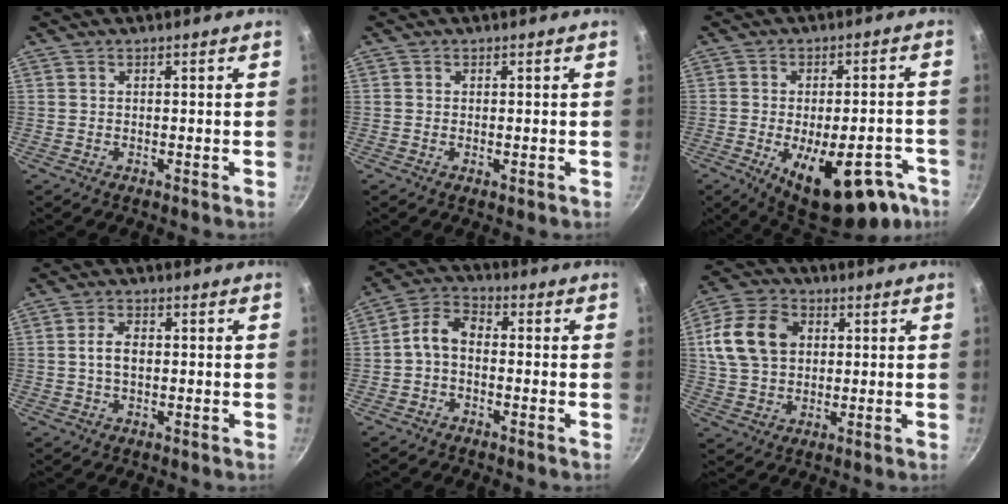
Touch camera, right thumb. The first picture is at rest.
{"total": 0.7, "force": [-0.1, 0.3, 0.7], "torque": [-0.011, -0.001, -0.003]}
{"total": 20.0, "force": [-9.6, 9.1, 15.0], "torque": [-0.159, 0.024, -0.124]}
{"total": 3.9, "force": [0.0, 2.4, 3.1], "torque": [-0.051, 0.010, -0.004]}
{"total": 6.0, "force": [-1.1, 4.0, 4.4], "torque": [-0.081, 0.032, -0.035]}
{"total": 14.1, "force": [3.0, 10.6, 8.8], "torque": [-0.147, 0.014, 0.047]}